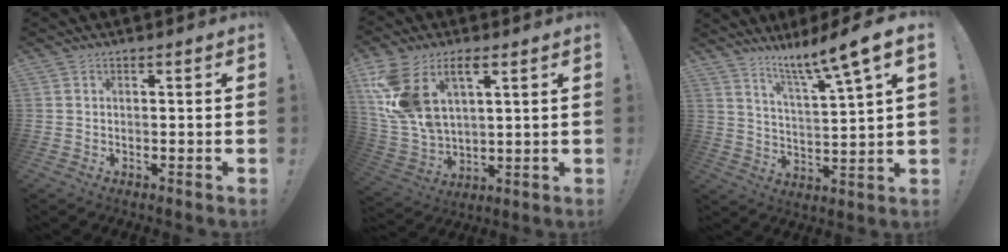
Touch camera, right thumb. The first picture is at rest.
{"total": 13.9, "force": [6.7, 8.0, 9.2], "torque": [-0.204, -0.030, 0.127]}
{"total": 11.6, "force": [8.5, -0.3, 7.8], "torque": [-0.140, -0.062, 0.131]}